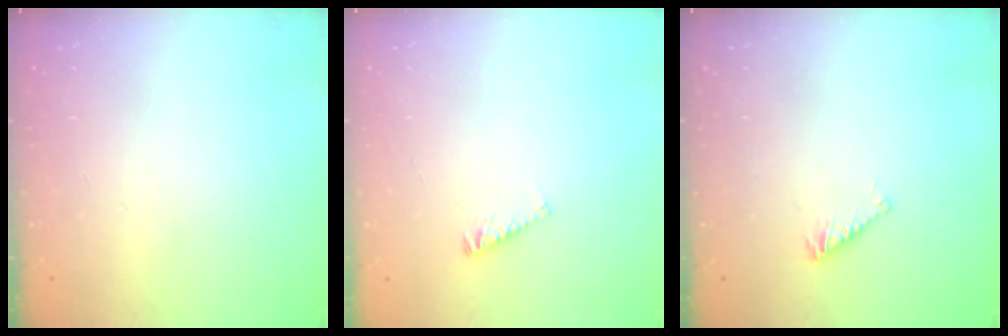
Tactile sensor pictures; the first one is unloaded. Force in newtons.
{"total": 3.6, "press": 3.6, "slide": 0.4}
{"total": 2.5, "press": 2.5, "slide": 0.5}